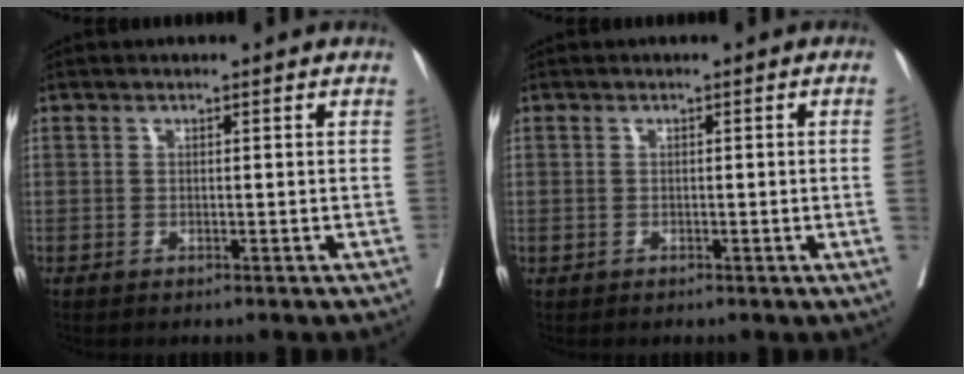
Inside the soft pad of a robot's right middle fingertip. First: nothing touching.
{"total": 1.5, "force": [-0.2, -0.4, 1.4], "torque": [-0.020, 0.002, -0.003]}